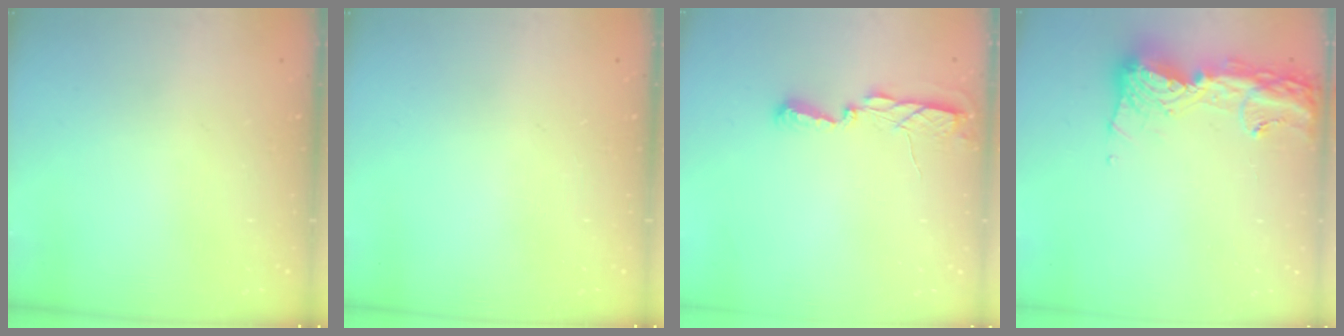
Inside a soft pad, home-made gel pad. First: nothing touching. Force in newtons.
{"total": 0.0}
{"total": 5.5, "press": 5.5, "slide": 0.6}
{"total": 15.5, "press": 15.4, "slide": 1.5}